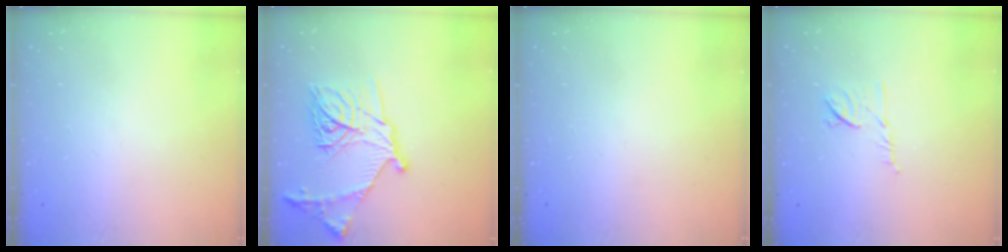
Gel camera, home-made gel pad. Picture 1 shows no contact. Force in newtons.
{"total": 21.1, "press": 21.0, "slide": 1.2}
{"total": 0.0}
{"total": 8.0, "press": 7.9, "slide": 1.0}